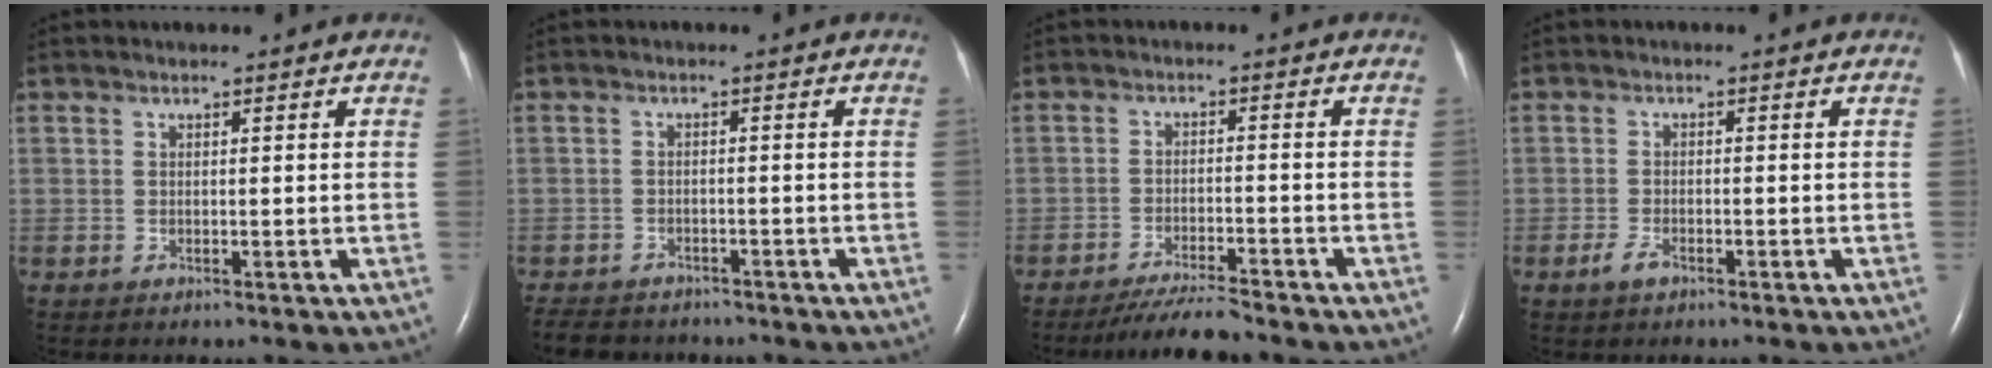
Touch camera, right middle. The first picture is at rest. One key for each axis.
{"total": 8.7, "fx": -7.5, "fy": 3.4, "fz": 2.7, "tx": -0.049, "ty": -0.004, "tz": -0.105}
{"total": 5.9, "fx": -5.5, "fy": -0.2, "fz": 2.1, "tx": -0.039, "ty": -0.019, "tz": -0.097}
{"total": 2.1, "fx": -1.4, "fy": 0.8, "fz": 1.4, "tx": -0.035, "ty": -0.002, "tz": -0.026}